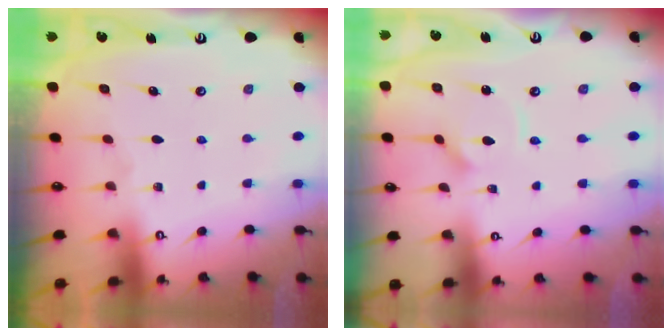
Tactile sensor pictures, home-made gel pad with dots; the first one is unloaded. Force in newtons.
{"total": 4.7, "press": 4.6, "slide": 0.5}